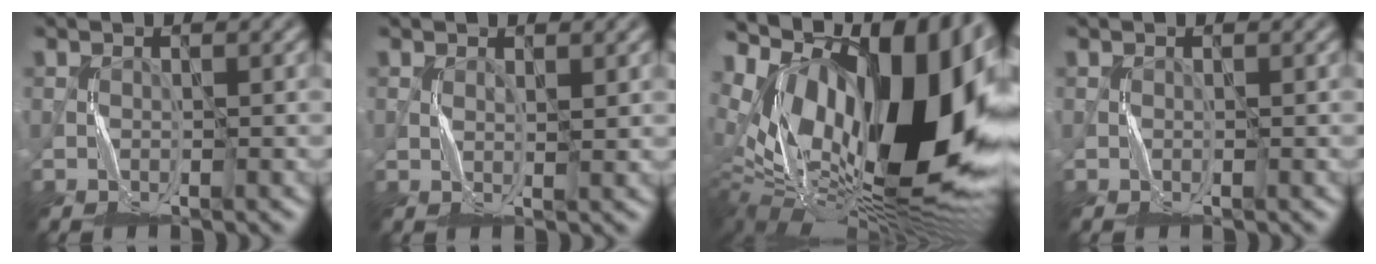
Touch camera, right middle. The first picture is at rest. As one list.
[{"total": 0.9, "force": [0.6, 0.1, 0.6], "torque": [-0.014, -0.001, 0.012]}, {"total": 19.8, "force": [3.5, 9.9, 16.8], "torque": [-0.275, 0.028, 0.048]}, {"total": 0.0}]